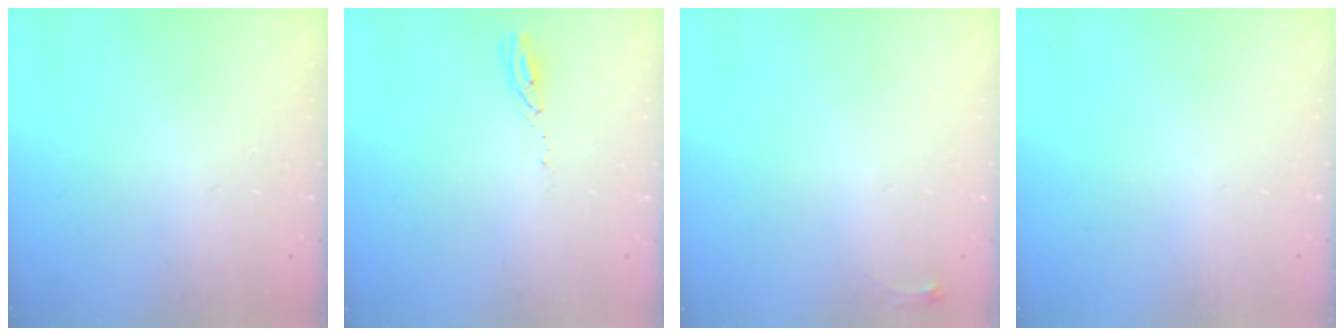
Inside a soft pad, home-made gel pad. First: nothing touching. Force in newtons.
{"total": 3.2, "press": 3.2, "slide": 0.3}
{"total": 3.6, "press": 3.6, "slide": 0.5}
{"total": 0.0}